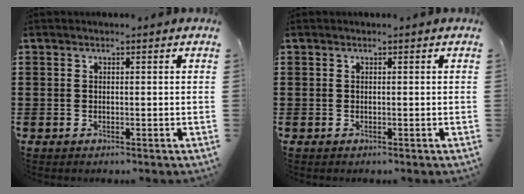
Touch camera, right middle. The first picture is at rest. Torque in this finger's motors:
{"motor_torque": [0.14, -0.22, -0.01, 0.01]}